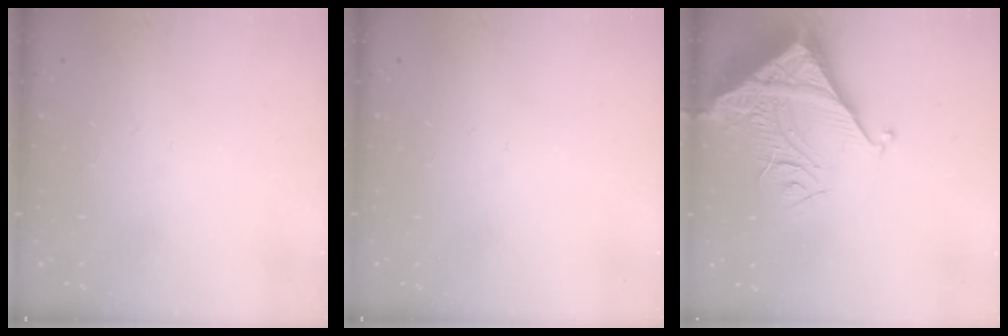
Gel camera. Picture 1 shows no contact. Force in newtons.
{"total": 0.0}
{"total": 9.4, "press": 9.3, "slide": 1.0}